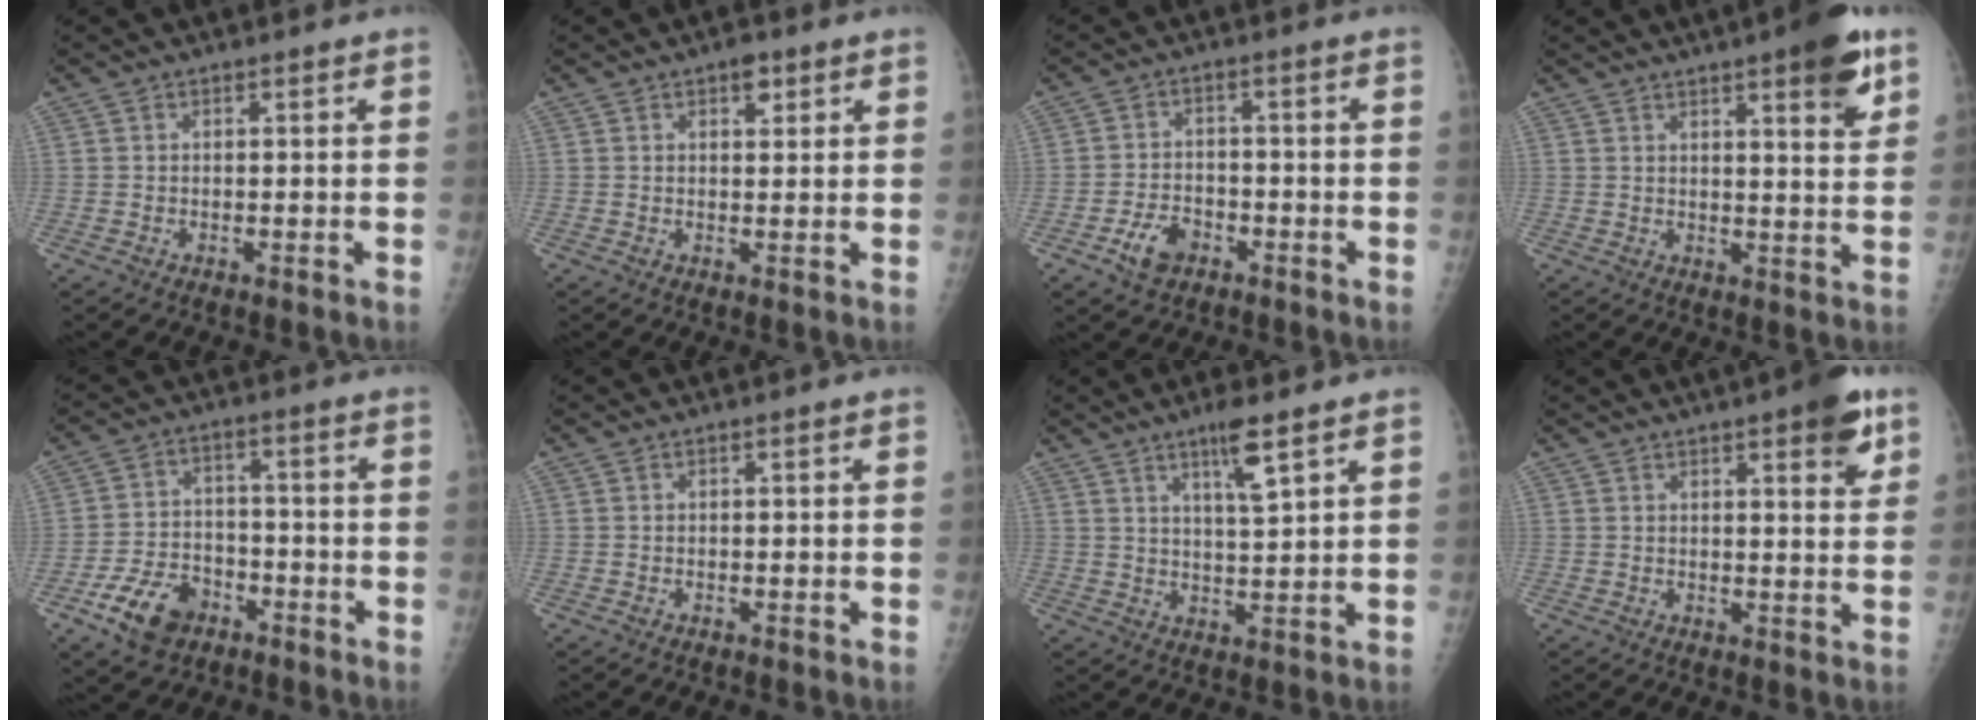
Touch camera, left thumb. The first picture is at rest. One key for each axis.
{"total": 2.8, "fx": 1.6, "fy": 1.4, "fz": 1.8, "tx": -0.014, "ty": -0.006, "tz": 0.021}
{"total": 5.6, "fx": -3.0, "fy": 3.6, "fz": 3.0, "tx": -0.048, "ty": 0.020, "tz": -0.052}
{"total": 9.7, "fx": 5.4, "fy": 2.1, "fz": 7.8, "tx": -0.089, "ty": -0.025, "tz": 0.066}
{"total": 9.9, "fx": -5.5, "fy": 6.7, "fz": 4.9, "tx": -0.072, "ty": 0.027, "tz": -0.093}
{"total": 0.0}
{"total": 6.3, "fx": 3.8, "fy": 0.6, "fz": 5.0, "tx": -0.090, "ty": -0.026, "tz": 0.071}
{"total": 7.3, "fx": 4.0, "fy": 2.0, "fz": 5.8, "tx": -0.061, "ty": -0.016, "tz": 0.047}